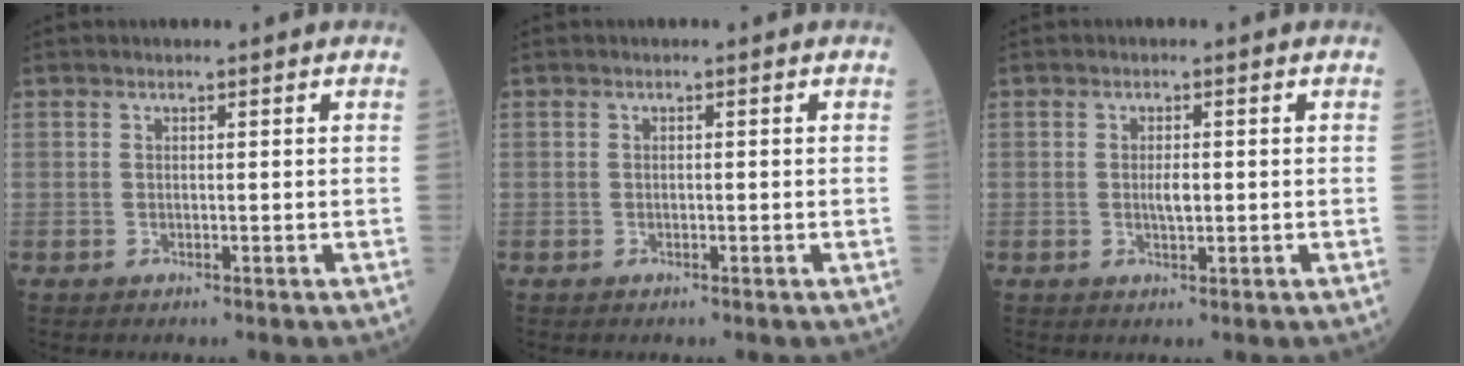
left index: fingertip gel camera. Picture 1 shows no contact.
{"total": 0.0}
{"total": 1.8, "force": [-0.3, 0.5, 1.7], "torque": [-0.031, -0.003, -0.005]}